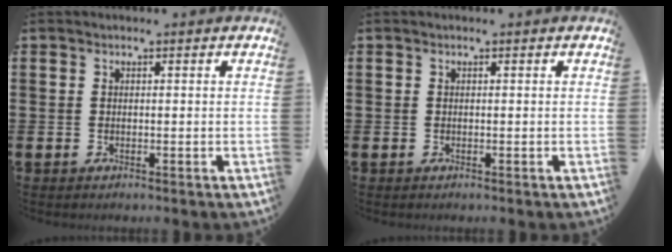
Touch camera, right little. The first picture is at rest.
{"total": 0.0}